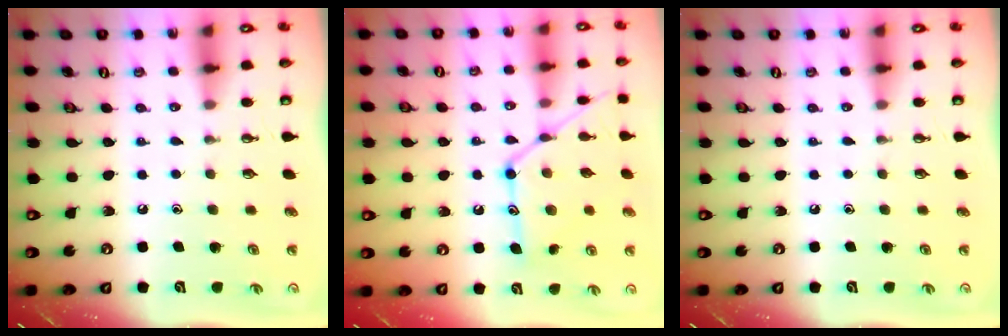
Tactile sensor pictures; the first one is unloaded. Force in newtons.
{"total": 16.1, "press": 16.0, "slide": 1.4}
{"total": 0.0}